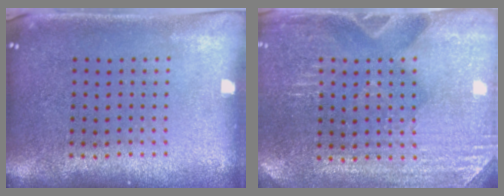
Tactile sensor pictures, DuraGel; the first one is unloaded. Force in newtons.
{"total": 2.9, "press": 2.9, "slide": 0.3}